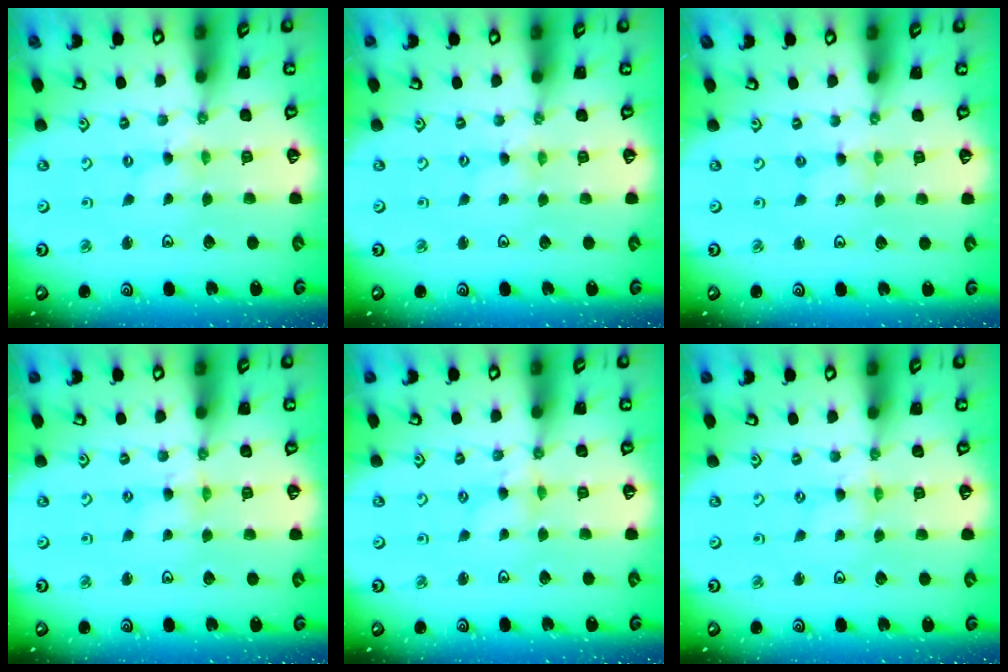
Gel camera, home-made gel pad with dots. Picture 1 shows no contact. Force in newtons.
{"total": 0.7, "press": 0.7, "slide": 0.1}
{"total": 0.9, "press": 0.8, "slide": 0.1}
{"total": 1.2, "press": 1.2, "slide": 0.3}
{"total": 2.7, "press": 2.7, "slide": 0.3}
{"total": 0.7, "press": 0.7, "slide": 0.2}